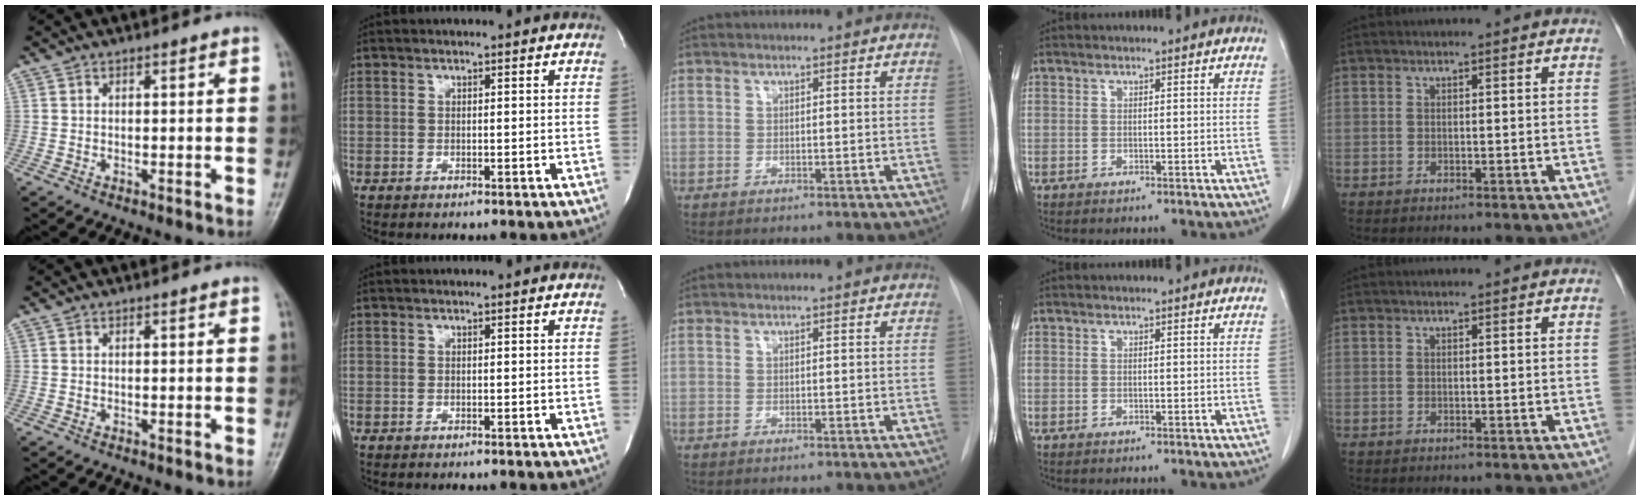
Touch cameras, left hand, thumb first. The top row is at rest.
{}